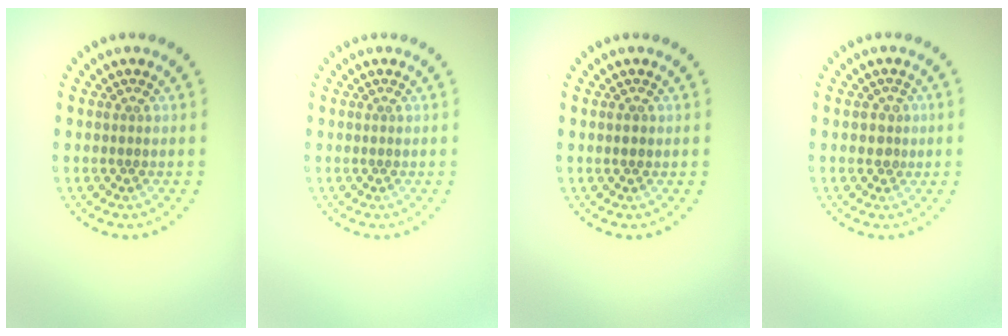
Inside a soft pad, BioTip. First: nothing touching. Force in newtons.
{"total": 0.0}
{"total": 1.0, "press": 1.0, "slide": 0.0}
{"total": 1.7, "press": 1.3, "slide": 1.1}